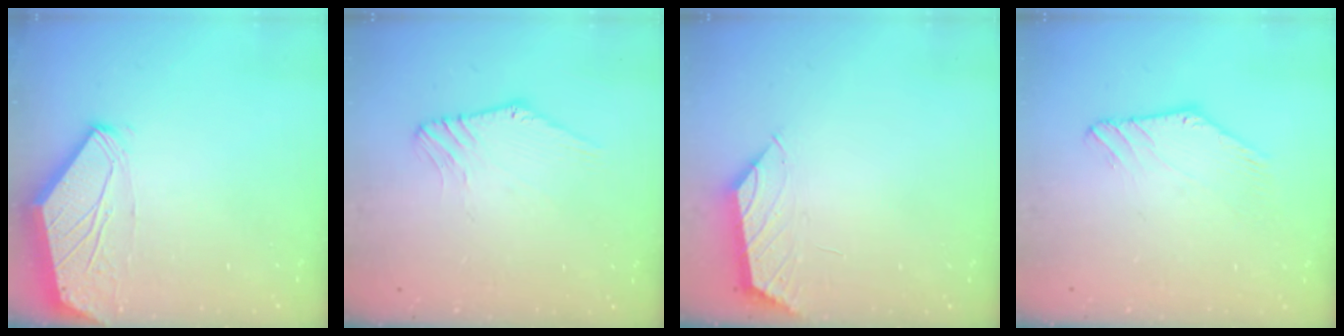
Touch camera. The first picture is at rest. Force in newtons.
{"total": 0.5, "press": 0.5, "slide": 0.3}
{"total": 1.1, "press": 1.0, "slide": 0.4}
{"total": 1.4, "press": 1.4, "slide": 0.0}